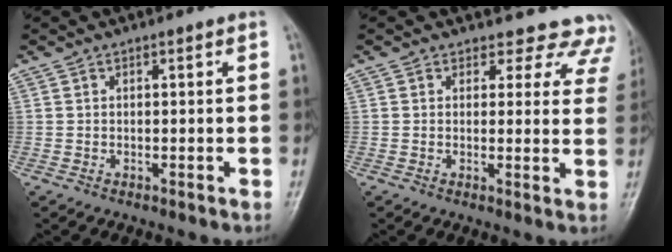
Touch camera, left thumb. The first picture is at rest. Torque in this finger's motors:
{"motor_torque": [-0.04, 0.22, 0.00, -0.12, 0.00]}